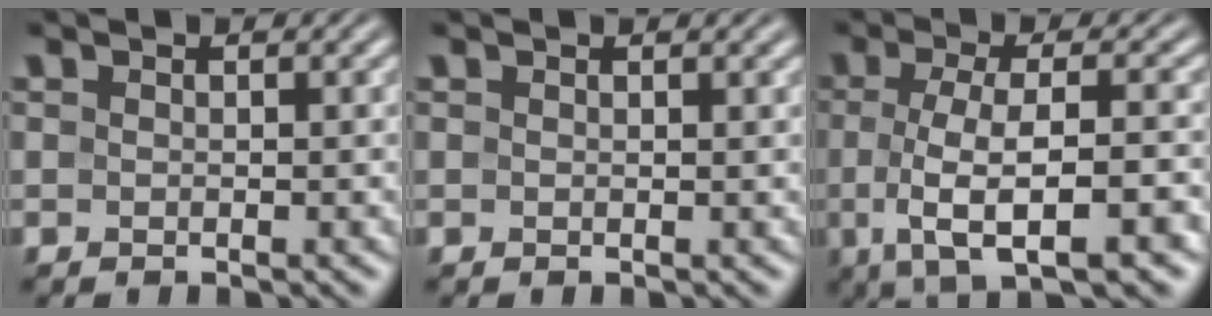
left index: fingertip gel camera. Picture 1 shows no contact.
{"total": 0.8, "force": [0.7, 0.3, 0.4], "torque": [-0.003, 0.001, 0.007]}
{"total": 7.7, "force": [-2.0, 2.3, 7.1], "torque": [-0.114, -0.004, -0.040]}